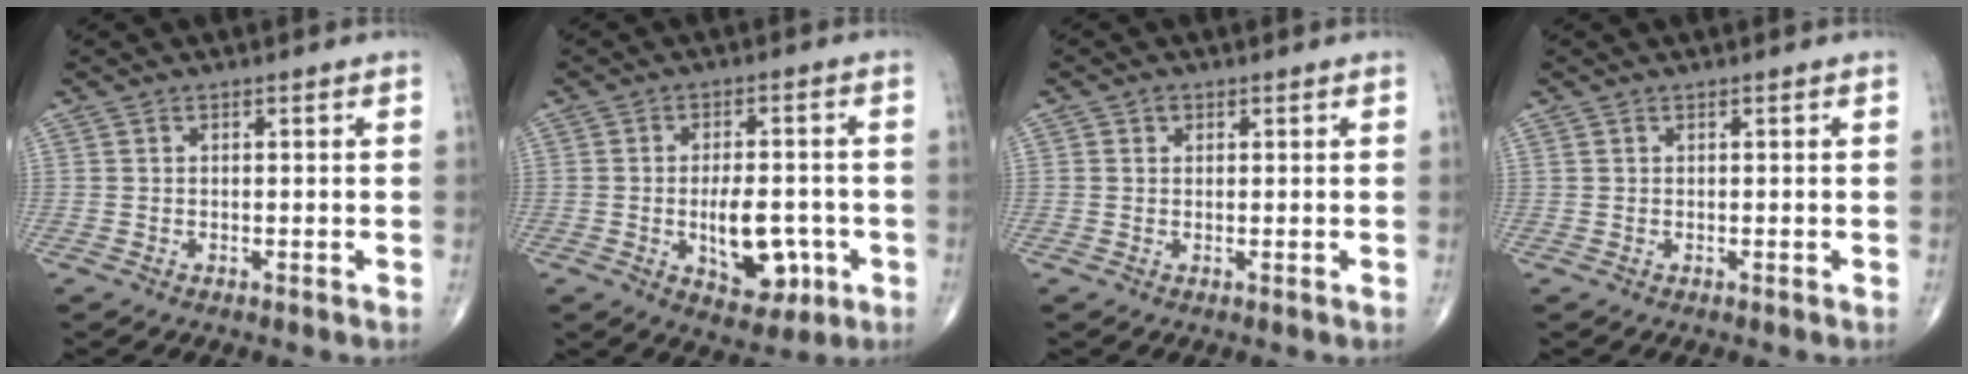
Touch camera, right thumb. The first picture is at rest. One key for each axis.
{"total": 10.4, "fx": -2.5, "fy": 5.6, "fz": 8.5, "tx": -0.099, "ty": 0.009, "tz": -0.025}
{"total": 1.2, "fx": 0.4, "fy": 1.0, "fz": 0.4, "tx": 0.001, "ty": 0.000, "tz": 0.004}
{"total": 0.0}